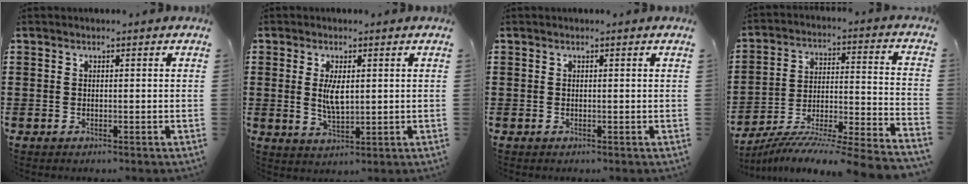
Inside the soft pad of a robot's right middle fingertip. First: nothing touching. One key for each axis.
{"total": 4.0, "fx": 0.9, "fy": 1.6, "fz": 3.6, "tx": -0.067, "ty": -0.002, "tz": 0.014}
{"total": 0.0}
{"total": 7.6, "fx": -7.2, "fy": -1.1, "fz": 2.4, "tx": -0.030, "ty": -0.014, "tz": -0.147}